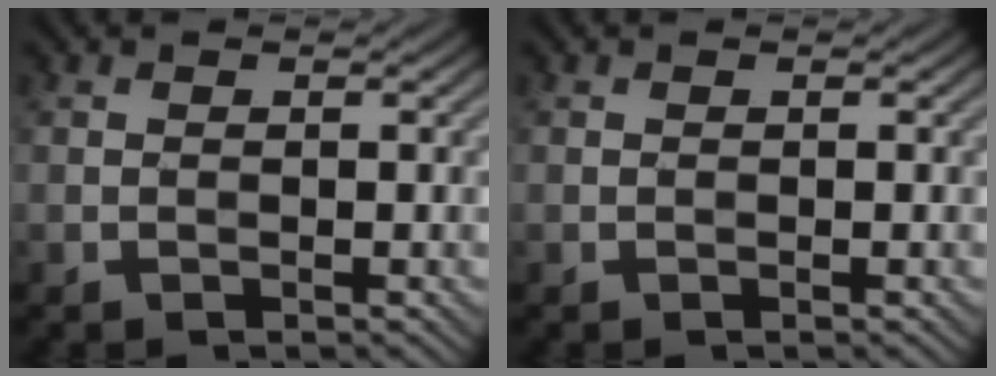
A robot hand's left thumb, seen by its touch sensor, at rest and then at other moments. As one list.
[{"total": 0.0}]